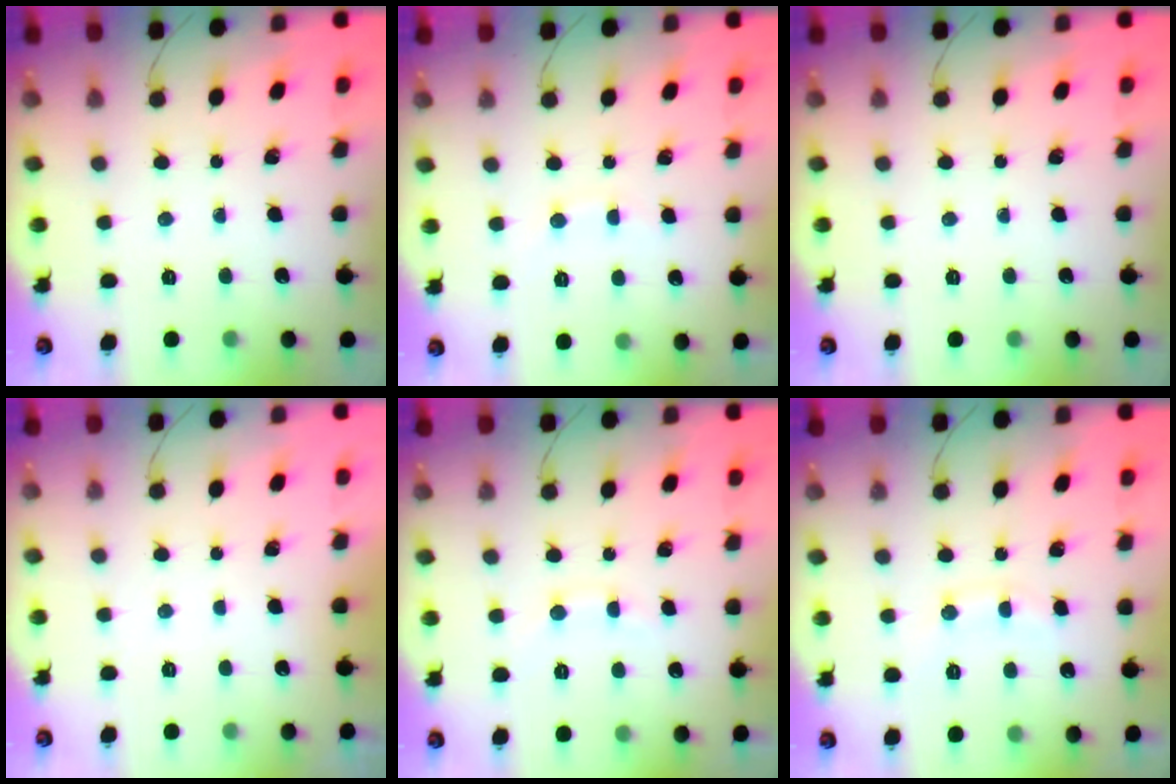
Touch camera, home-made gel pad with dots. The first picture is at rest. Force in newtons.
{"total": 4.2, "press": 4.1, "slide": 1.1}
{"total": 0.0}
{"total": 2.9, "press": 2.9, "slide": 0.1}
{"total": 7.3, "press": 7.1, "slide": 1.5}
{"total": 8.3, "press": 8.2, "slide": 1.1}